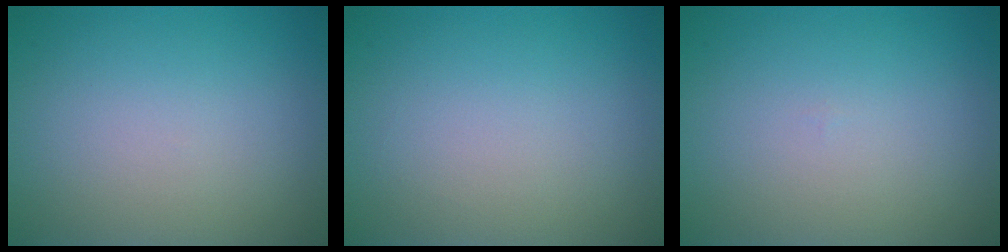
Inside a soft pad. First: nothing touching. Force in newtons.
{"total": 0.0}
{"total": 0.0}